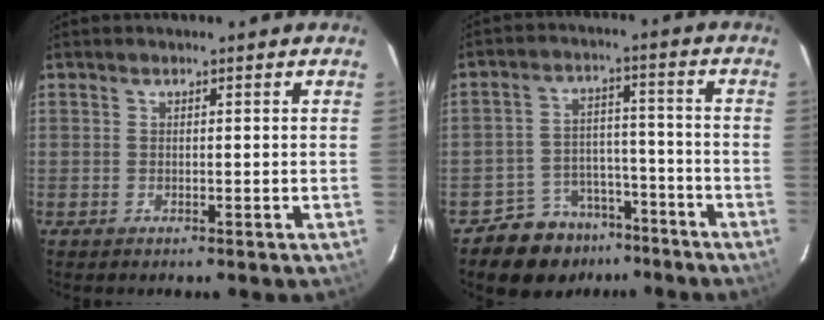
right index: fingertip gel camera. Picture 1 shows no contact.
{"total": 9.4, "force": [-7.0, 6.1, 1.4], "torque": [-0.036, 0.034, -0.096]}